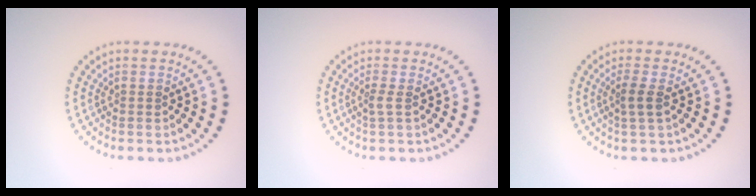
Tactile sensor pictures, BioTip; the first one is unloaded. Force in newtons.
{"total": 1.0, "press": 0.5, "slide": 0.8}
{"total": 1.6, "press": 1.3, "slide": 0.9}